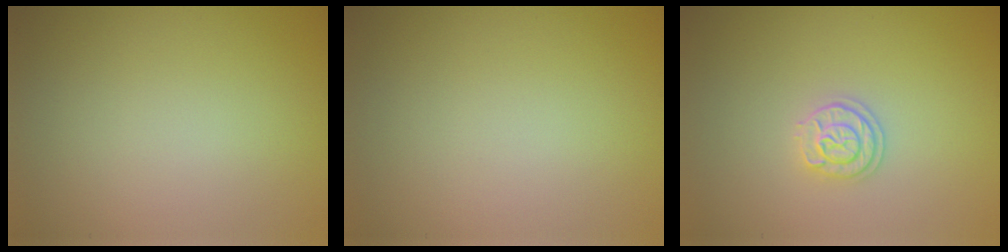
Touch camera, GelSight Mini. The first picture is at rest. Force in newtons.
{"total": 0.0}
{"total": 2.1, "press": 2.0, "slide": 0.6}